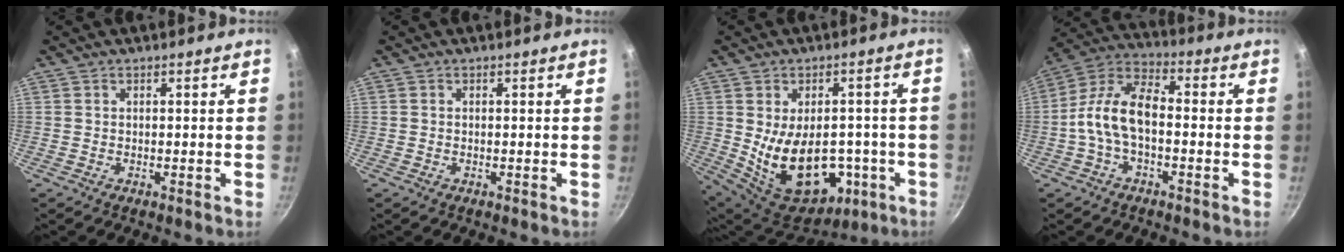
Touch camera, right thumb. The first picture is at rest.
{"total": 0.0}
{"total": 19.2, "force": [-3.3, 12.4, 14.2], "torque": [-0.195, -0.002, -0.019]}
{"total": 11.3, "force": [-2.0, 6.0, 9.4], "torque": [-0.169, 0.045, -0.054]}